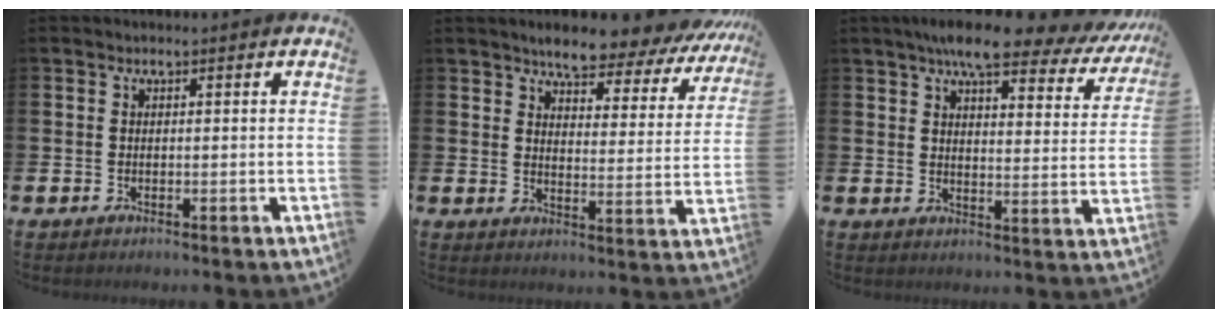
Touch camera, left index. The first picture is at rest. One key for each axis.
{"total": 6.2, "fx": 5.9, "fy": 1.2, "fz": 1.6, "tx": -0.045, "ty": -0.046, "tz": 0.098}
{"total": 8.3, "fx": 7.1, "fy": 1.7, "fz": 3.8, "tx": -0.077, "ty": -0.038, "tz": 0.122}